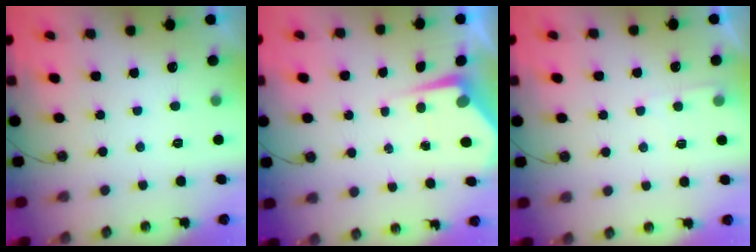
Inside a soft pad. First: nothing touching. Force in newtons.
{"total": 5.0, "press": 4.9, "slide": 0.7}
{"total": 3.7, "press": 3.7, "slide": 0.4}